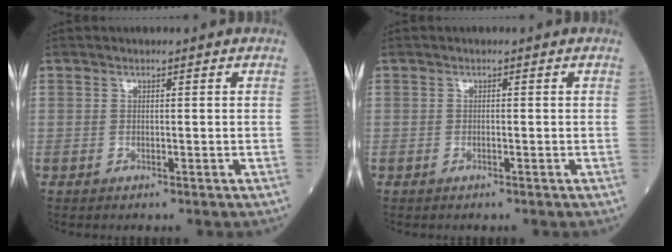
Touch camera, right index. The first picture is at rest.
{"total": 0.0}